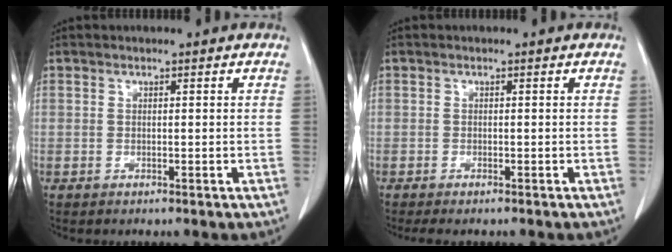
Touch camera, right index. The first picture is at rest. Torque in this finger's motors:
{"motor_torque": [0.24, -0.20, 0.09, 0.03]}